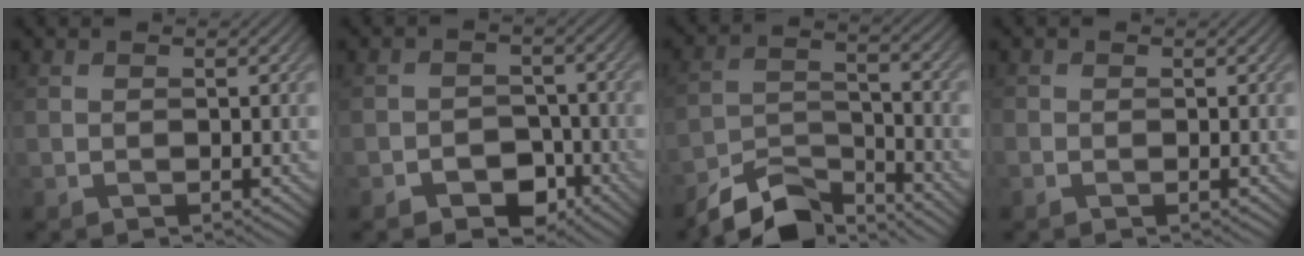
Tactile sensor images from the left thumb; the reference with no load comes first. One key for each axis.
{"total": 4.7, "fx": -2.8, "fy": 3.2, "fz": 2.0, "tx": -0.026, "ty": -0.002, "tz": -0.051}
{"total": 8.2, "fx": -7.3, "fy": 2.2, "fz": 3.2, "tx": -0.062, "ty": -0.002, "tz": -0.144}
{"total": 0.7, "fx": -0.4, "fy": 0.5, "fz": 0.0, "tx": 0.000, "ty": -0.005, "tz": -0.008}